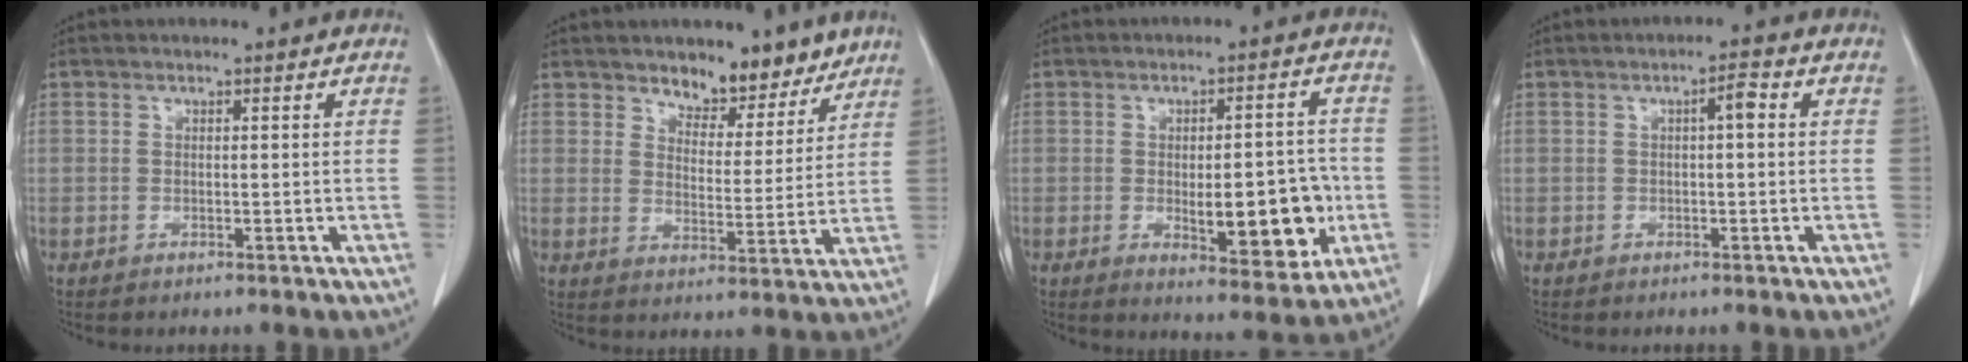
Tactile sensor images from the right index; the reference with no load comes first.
{"total": 7.4, "force": [6.1, 3.3, 2.6], "torque": [-0.017, -0.009, 0.094]}
{"total": 11.2, "force": [-2.1, 3.8, 10.4], "torque": [-0.135, 0.002, -0.017]}
{"total": 2.3, "force": [0.4, 0.4, 2.3], "torque": [-0.035, 0.006, 0.006]}